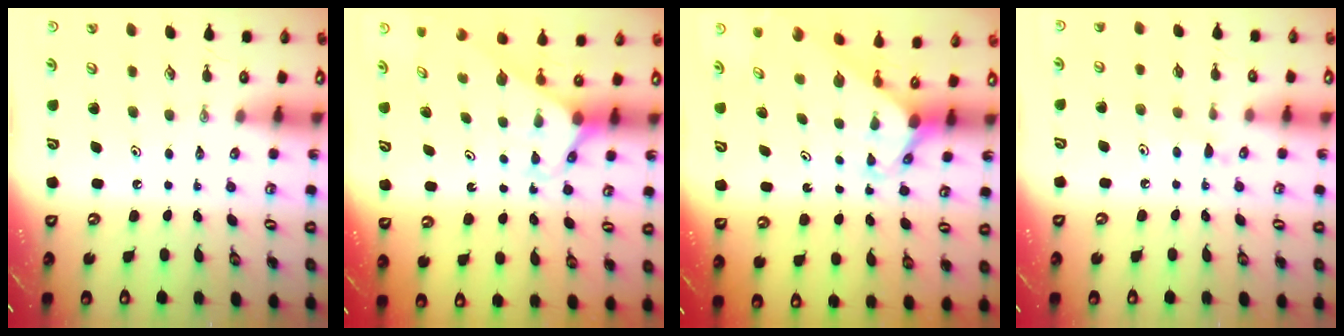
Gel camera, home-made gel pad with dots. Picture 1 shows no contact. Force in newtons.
{"total": 2.5, "press": 2.5, "slide": 0.2}
{"total": 3.2, "press": 3.2, "slide": 0.2}
{"total": 6.7, "press": 6.6, "slide": 0.7}